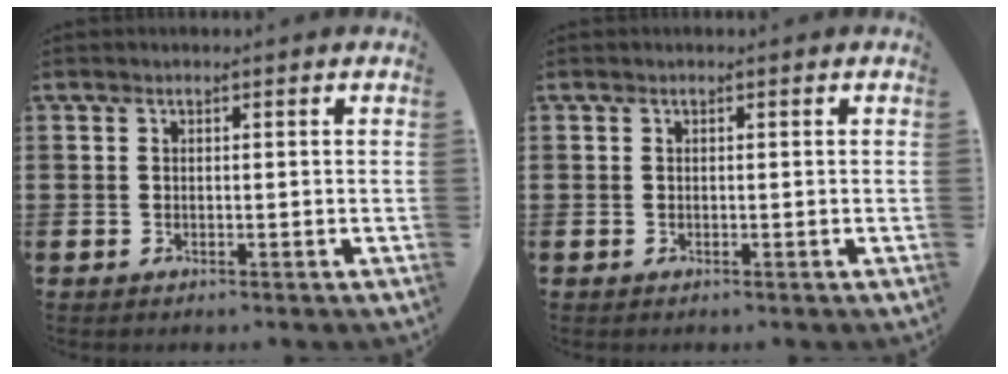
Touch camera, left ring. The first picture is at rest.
{"total": 0.0}